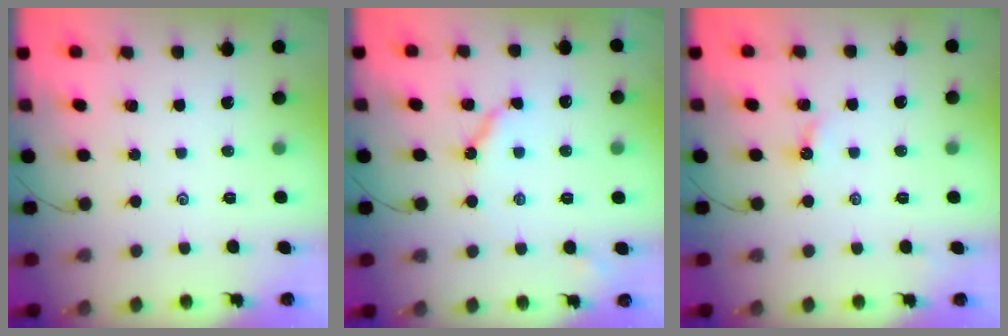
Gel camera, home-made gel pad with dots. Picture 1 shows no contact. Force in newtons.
{"total": 6.3, "press": 6.3, "slide": 0.6}
{"total": 3.0, "press": 3.0, "slide": 0.4}